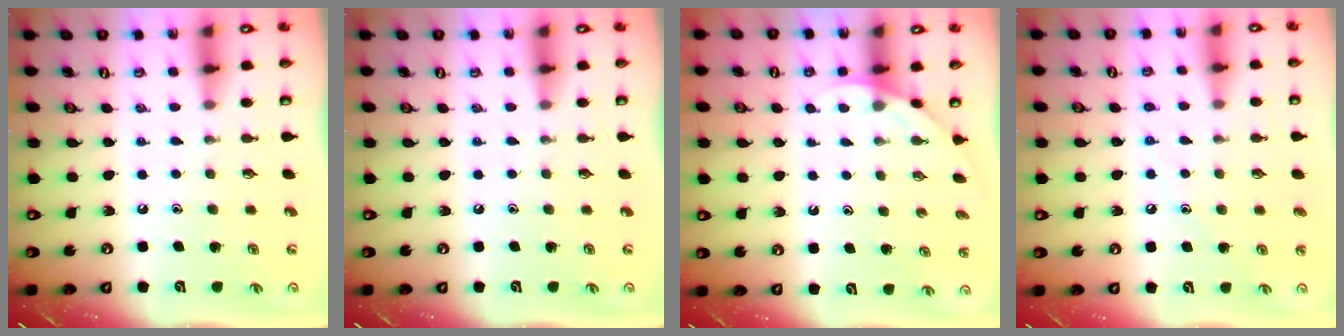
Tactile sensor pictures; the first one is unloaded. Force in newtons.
{"total": 0.0}
{"total": 2.0, "press": 2.0, "slide": 0.0}
{"total": 4.7, "press": 4.7, "slide": 0.6}